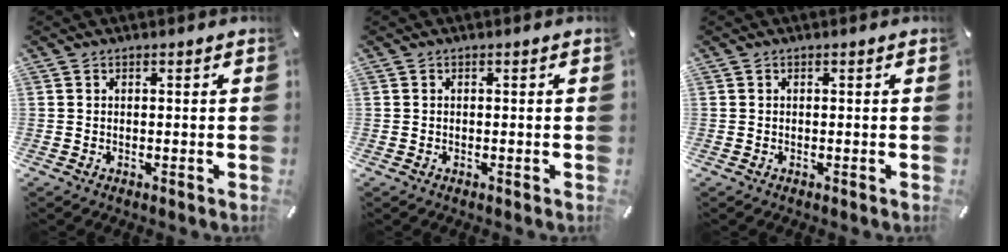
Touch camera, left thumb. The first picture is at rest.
{"total": 0.0}
{"total": 0.0}